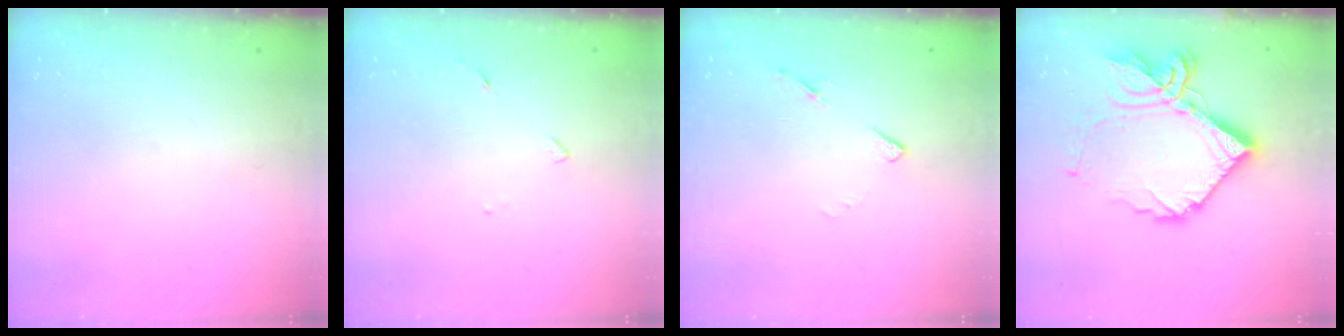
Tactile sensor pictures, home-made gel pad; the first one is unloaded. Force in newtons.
{"total": 2.7, "press": 2.6, "slide": 0.3}
{"total": 7.1, "press": 7.0, "slide": 1.0}
{"total": 19.5, "press": 19.4, "slide": 1.5}